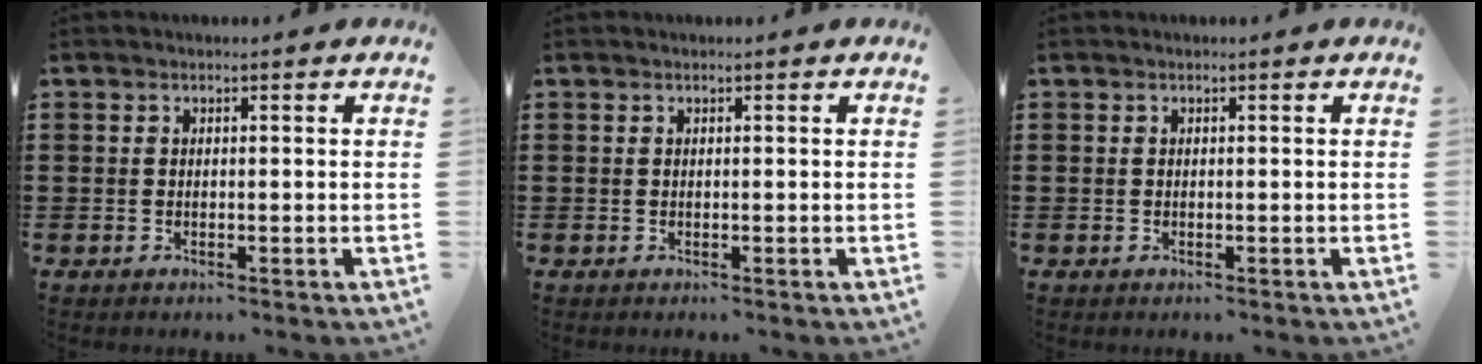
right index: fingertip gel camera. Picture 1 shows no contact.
{"total": 0.0}
{"total": 0.0}